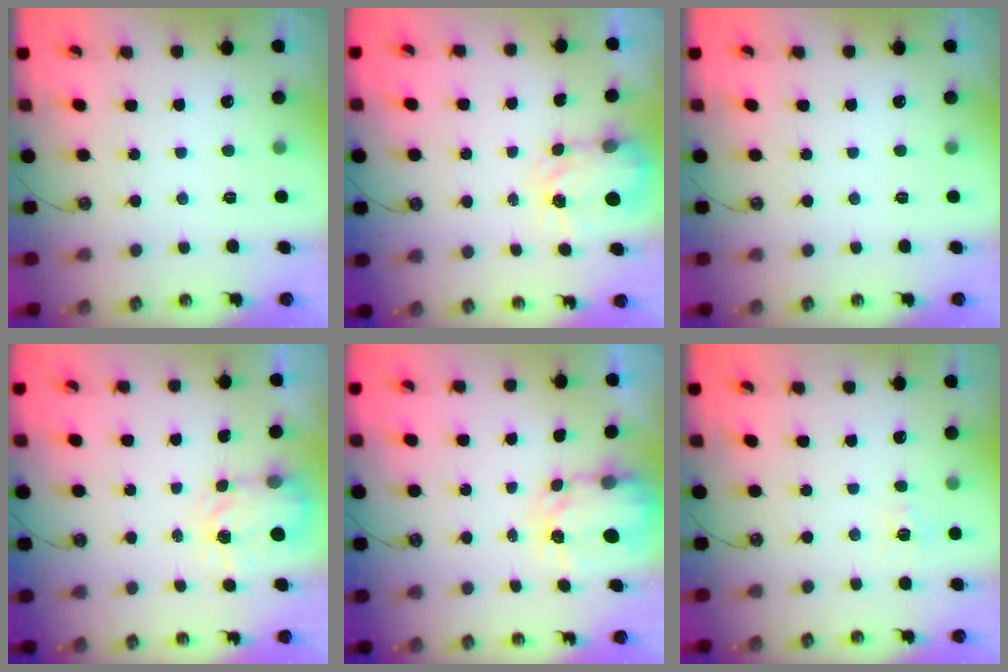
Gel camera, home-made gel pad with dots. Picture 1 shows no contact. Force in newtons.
{"total": 4.0, "press": 3.9, "slide": 0.6}
{"total": 0.0}
{"total": 3.6, "press": 3.5, "slide": 0.5}
{"total": 3.7, "press": 3.7, "slide": 0.3}
{"total": 5.1, "press": 5.1, "slide": 0.4}